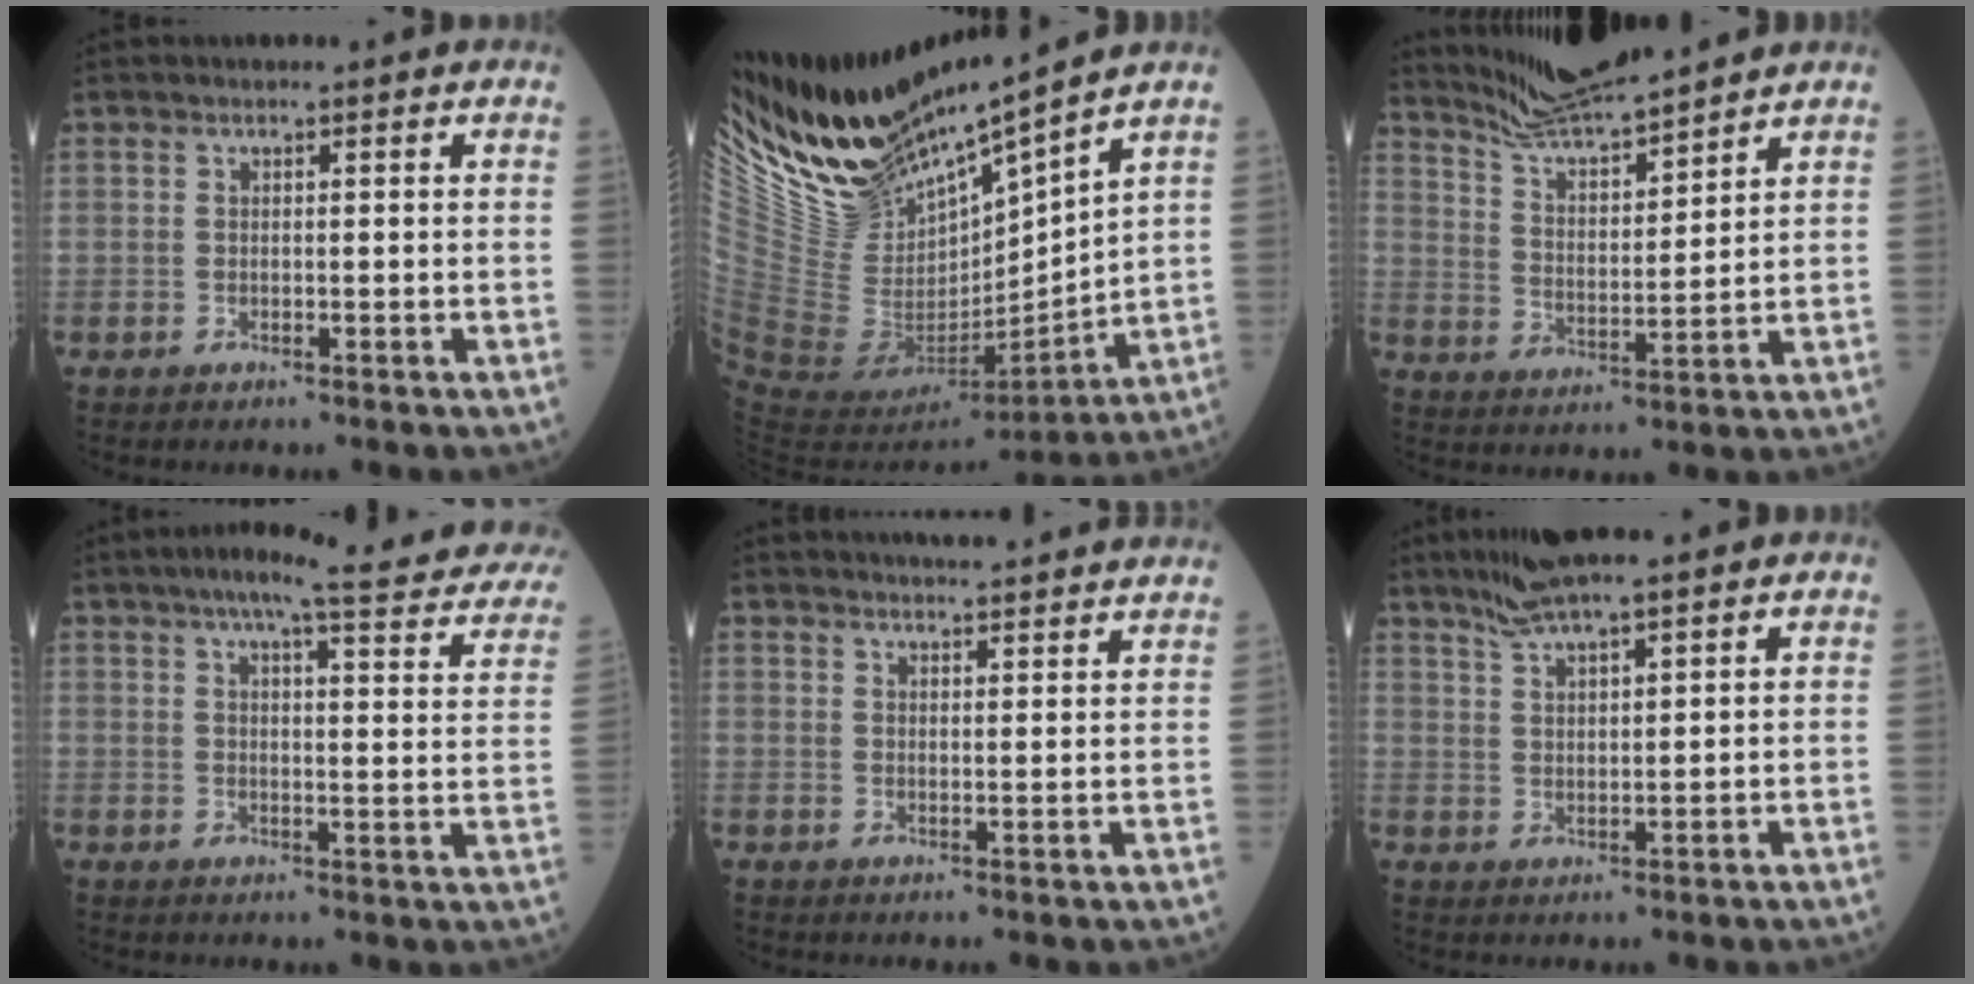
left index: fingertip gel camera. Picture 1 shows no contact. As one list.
[{"total": 17.5, "force": [16.1, 0.7, 6.9], "torque": [-0.133, -0.031, 0.330]}, {"total": 9.8, "force": [9.2, -0.1, 3.3], "torque": [-0.071, 0.008, 0.179]}, {"total": 24.0, "force": [20.7, 2.5, 11.8], "torque": [-0.158, -0.027, 0.236]}, {"total": 13.1, "force": [12.5, 0.1, 4.1], "torque": [-0.057, 0.001, 0.147]}, {"total": 6.2, "force": [5.1, 0.0, 3.6], "torque": [-0.072, 0.023, 0.099]}]